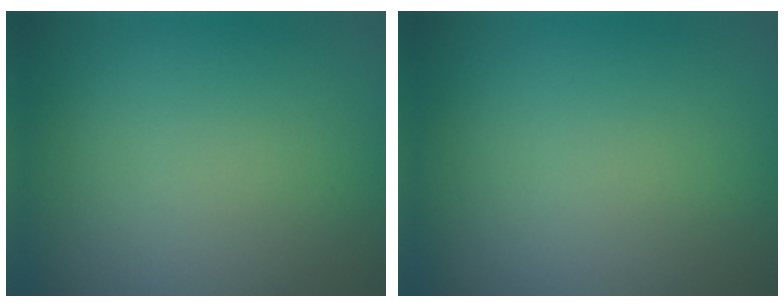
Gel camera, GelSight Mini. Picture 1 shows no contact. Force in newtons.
{"total": 0.0}